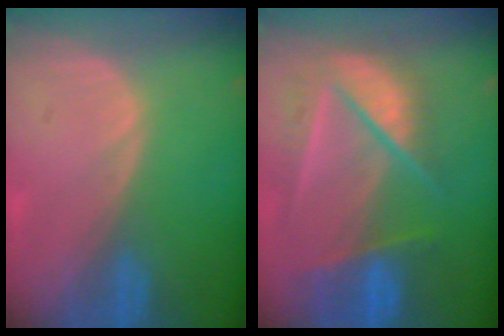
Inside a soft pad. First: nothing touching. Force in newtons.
{"total": 9.7, "press": 8.2, "slide": 5.1}